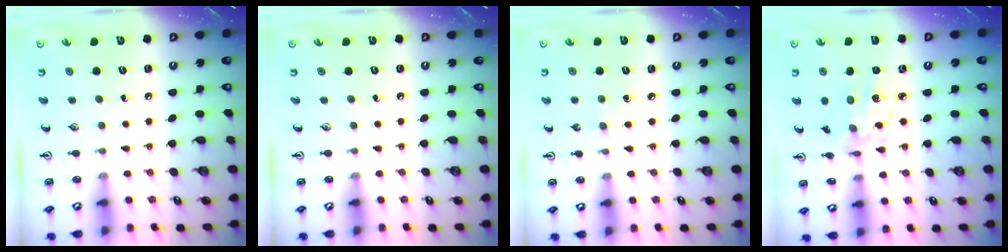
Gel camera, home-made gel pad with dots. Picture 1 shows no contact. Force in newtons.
{"total": 0.0}
{"total": 4.5, "press": 4.4, "slide": 0.7}
{"total": 8.3, "press": 8.3, "slide": 0.5}